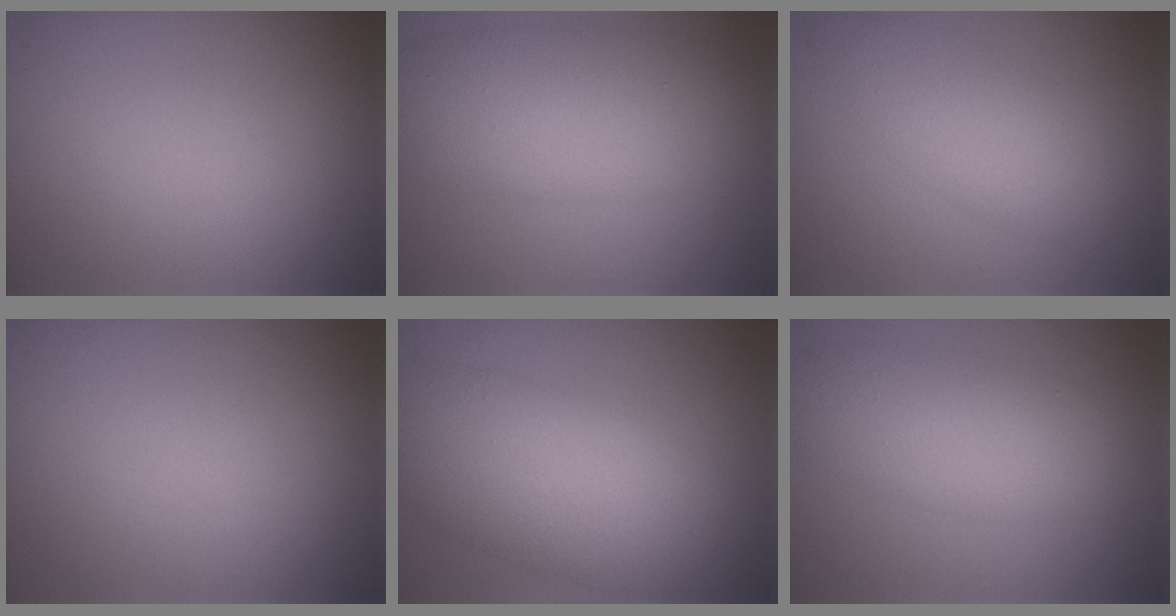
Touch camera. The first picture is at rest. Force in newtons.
{"total": 8.2, "press": 8.2, "slide": 0.3}
{"total": 4.3, "press": 4.3, "slide": 0.3}
{"total": 0.0}
{"total": 8.8, "press": 8.8, "slide": 0.7}
{"total": 5.5, "press": 5.5, "slide": 0.2}